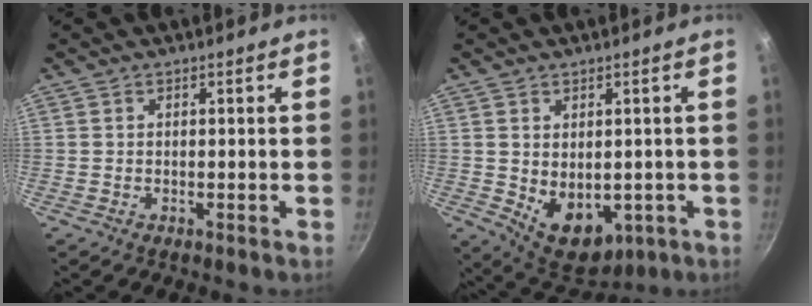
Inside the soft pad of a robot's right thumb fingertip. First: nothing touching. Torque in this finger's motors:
{"motor_torque": [-0.21, 0.60, 0.67, 0.40, 0.17]}